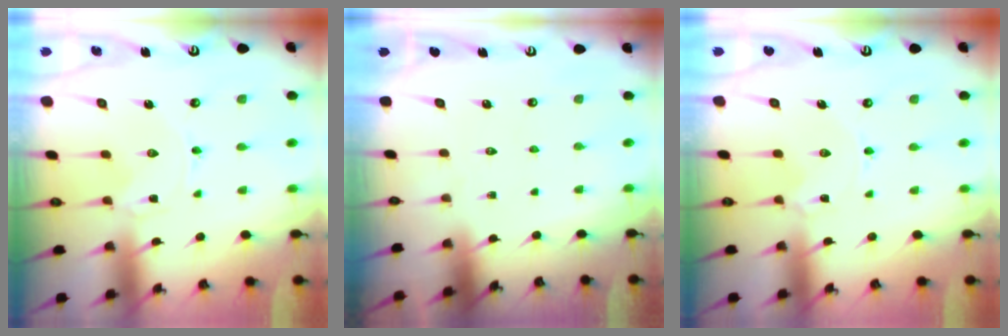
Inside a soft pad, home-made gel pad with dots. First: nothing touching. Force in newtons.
{"total": 0.0}
{"total": 0.0}